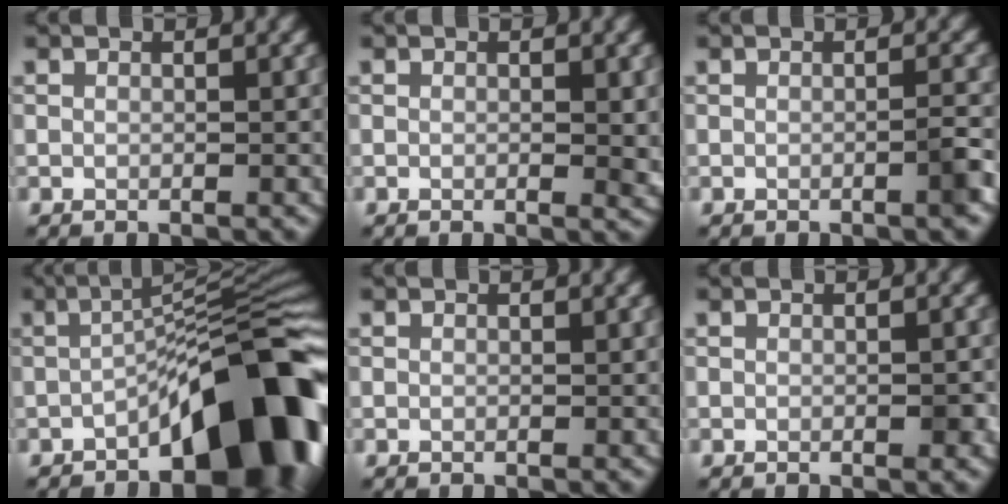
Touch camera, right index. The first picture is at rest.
{"total": 1.5, "force": [0.0, 0.3, 1.5], "torque": [-0.020, -0.005, -0.001]}
{"total": 1.6, "force": [-0.6, 0.2, 1.4], "torque": [-0.018, 0.006, -0.014]}
{"total": 12.3, "force": [-5.6, 3.9, 10.3], "torque": [-0.134, 0.016, -0.089]}
{"total": 0.0}
{"total": 1.1, "force": [-0.3, 0.3, 1.0], "torque": [-0.015, 0.001, -0.003]}